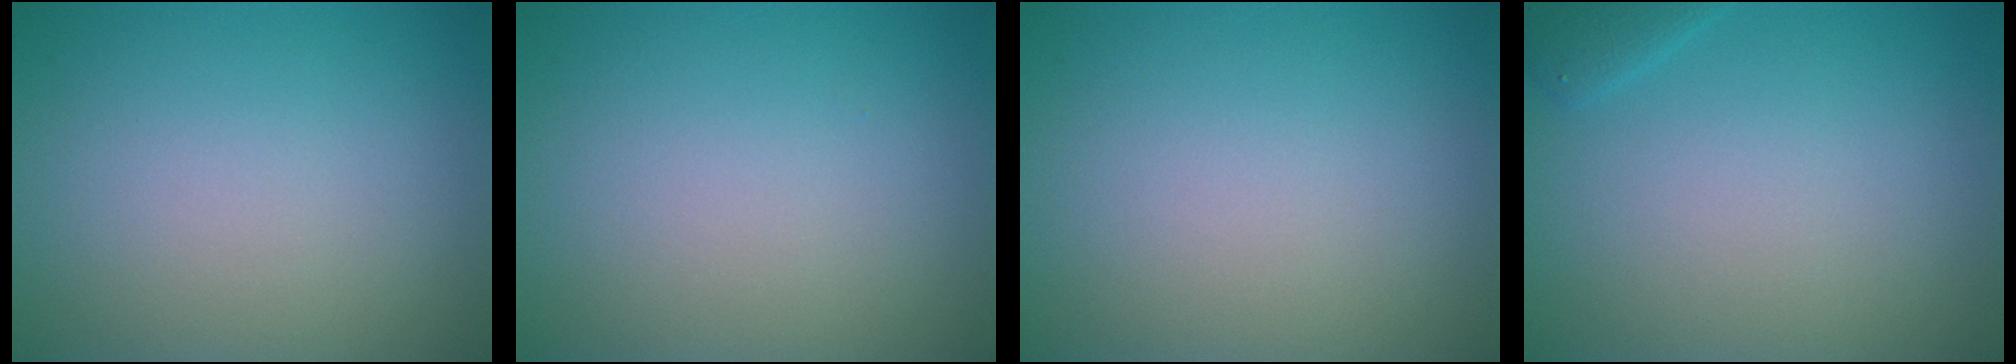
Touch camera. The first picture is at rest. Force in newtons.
{"total": 0.0}
{"total": 0.0}
{"total": 1.2, "press": 1.2, "slide": 0.1}